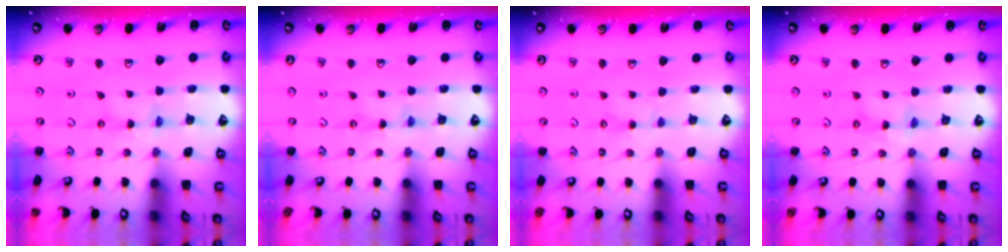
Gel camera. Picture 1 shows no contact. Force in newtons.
{"total": 0.0}
{"total": 2.1, "press": 2.0, "slide": 0.4}
{"total": 2.0, "press": 2.0, "slide": 0.2}